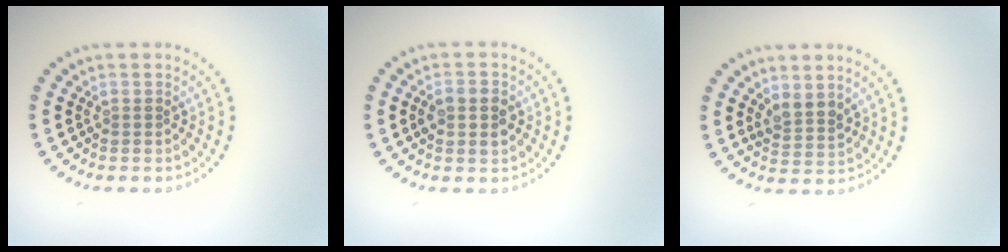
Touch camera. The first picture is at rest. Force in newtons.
{"total": 2.6, "press": 2.6, "slide": 0.2}
{"total": 2.2, "press": 1.9, "slide": 1.1}